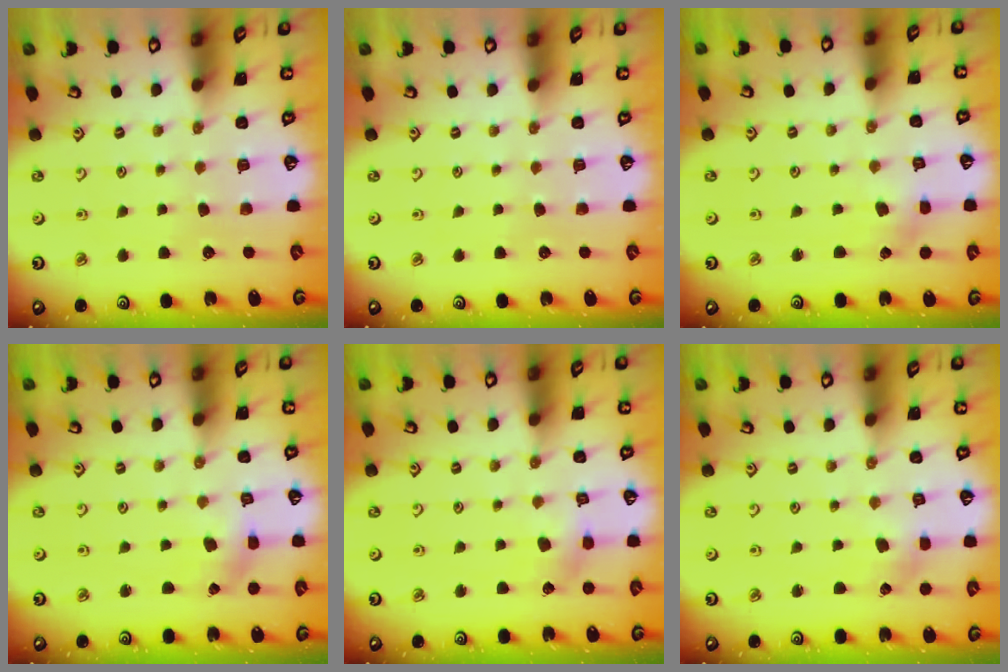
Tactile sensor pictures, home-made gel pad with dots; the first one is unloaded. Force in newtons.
{"total": 0.0}
{"total": 1.8, "press": 1.8, "slide": 0.2}
{"total": 1.0, "press": 1.0, "slide": 0.1}
{"total": 3.8, "press": 3.8, "slide": 0.3}
{"total": 2.0, "press": 2.0, "slide": 0.4}